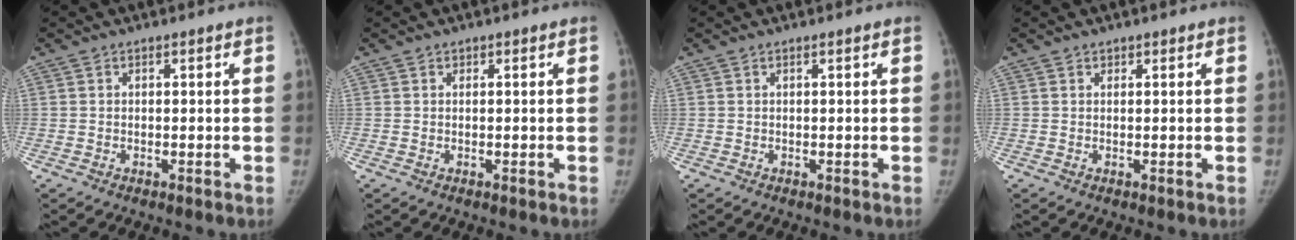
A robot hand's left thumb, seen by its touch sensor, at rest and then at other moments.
{"total": 0.0}
{"total": 0.0}
{"total": 0.5, "force": [0.5, 0.1, 0.0], "torque": [-0.002, -0.003, 0.012]}